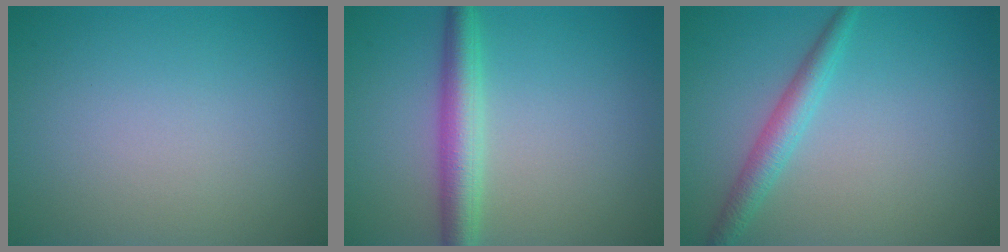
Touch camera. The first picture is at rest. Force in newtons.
{"total": 3.9, "press": 3.9, "slide": 0.1}
{"total": 2.5, "press": 2.5, "slide": 0.1}